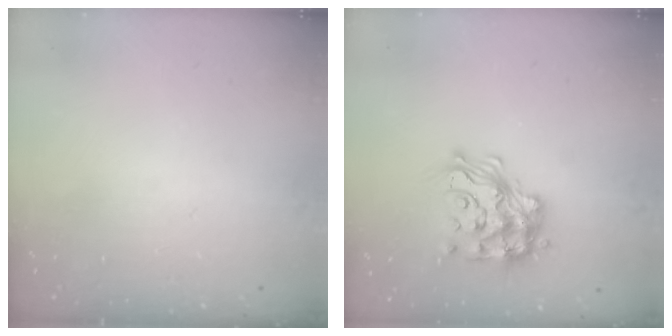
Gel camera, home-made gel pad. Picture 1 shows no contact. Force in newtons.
{"total": 19.2, "press": 19.2, "slide": 1.5}